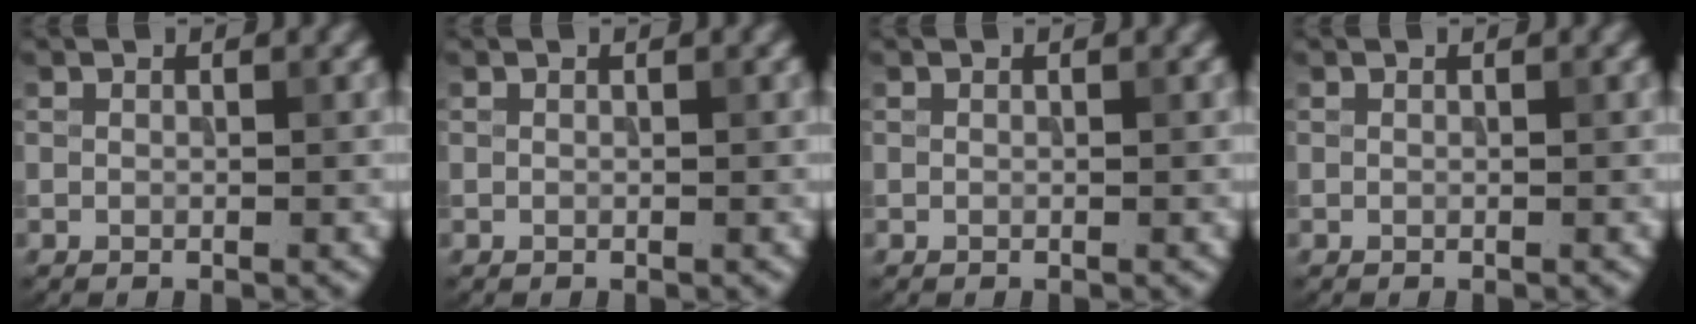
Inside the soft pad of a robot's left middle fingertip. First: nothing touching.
{"total": 0.0}
{"total": 0.0}
{"total": 0.0}